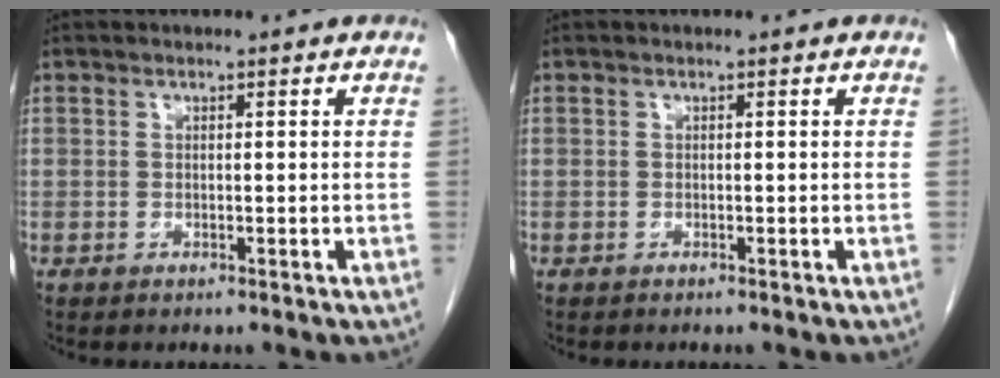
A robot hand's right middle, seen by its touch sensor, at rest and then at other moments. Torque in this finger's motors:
{"motor_torque": [-0.04, -0.11, -0.09, -0.01]}